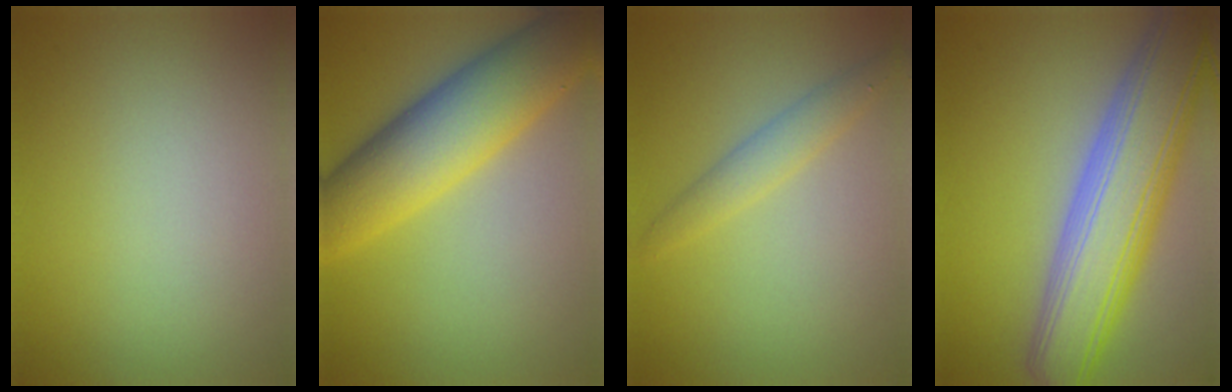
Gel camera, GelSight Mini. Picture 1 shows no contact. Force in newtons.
{"total": 9.7, "press": 9.7, "slide": 0.3}
{"total": 2.2, "press": 2.2, "slide": 0.1}
{"total": 10.8, "press": 10.7, "slide": 0.8}